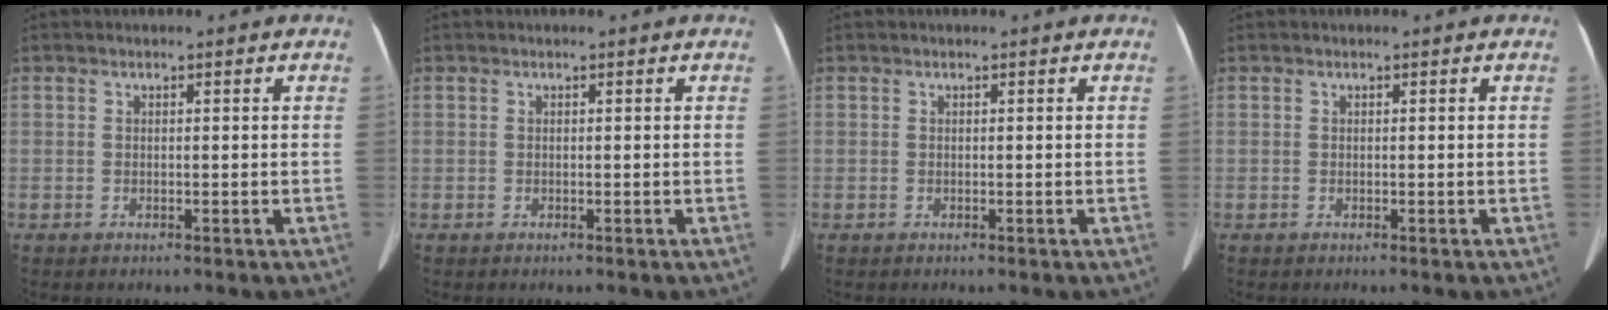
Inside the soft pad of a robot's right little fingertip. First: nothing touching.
{"total": 0.0}
{"total": 0.0}
{"total": 0.0}